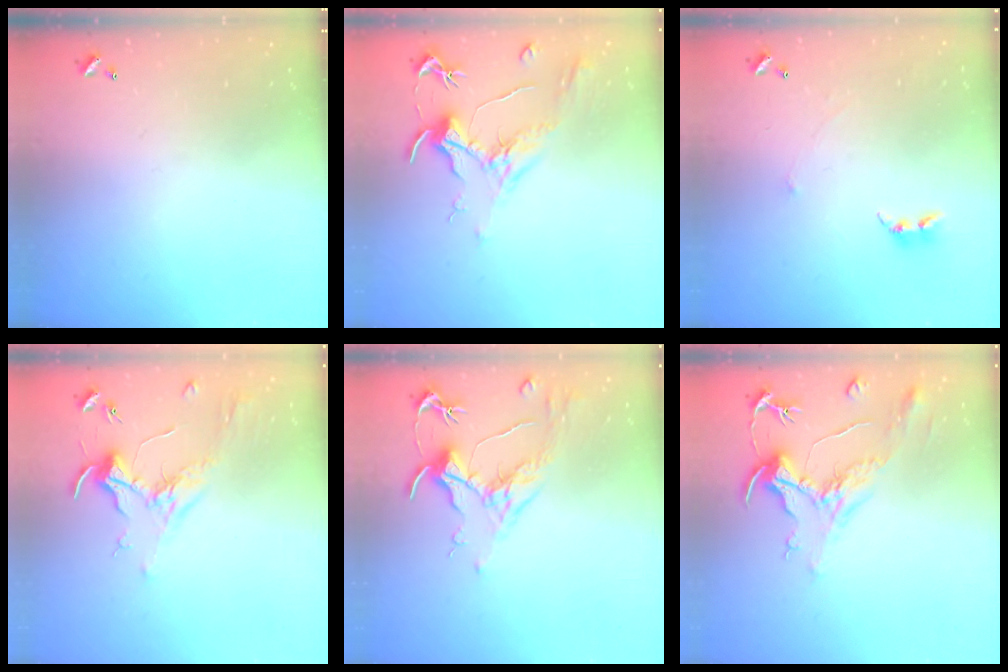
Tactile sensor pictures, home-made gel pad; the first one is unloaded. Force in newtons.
{"total": 1.9, "press": 1.7, "slide": 0.9}
{"total": 1.1, "press": 1.1, "slide": 0.3}
{"total": 1.9, "press": 1.8, "slide": 0.8}
{"total": 1.8, "press": 1.5, "slide": 0.9}
{"total": 2.1, "press": 1.6, "slide": 1.3}